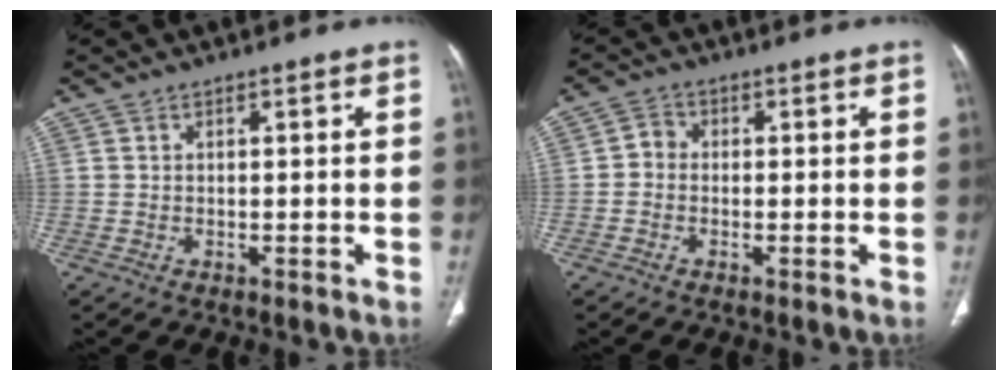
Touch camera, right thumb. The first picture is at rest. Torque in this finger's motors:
{"motor_torque": [-0.35, 0.26, 0.25, -0.24, 0.08]}